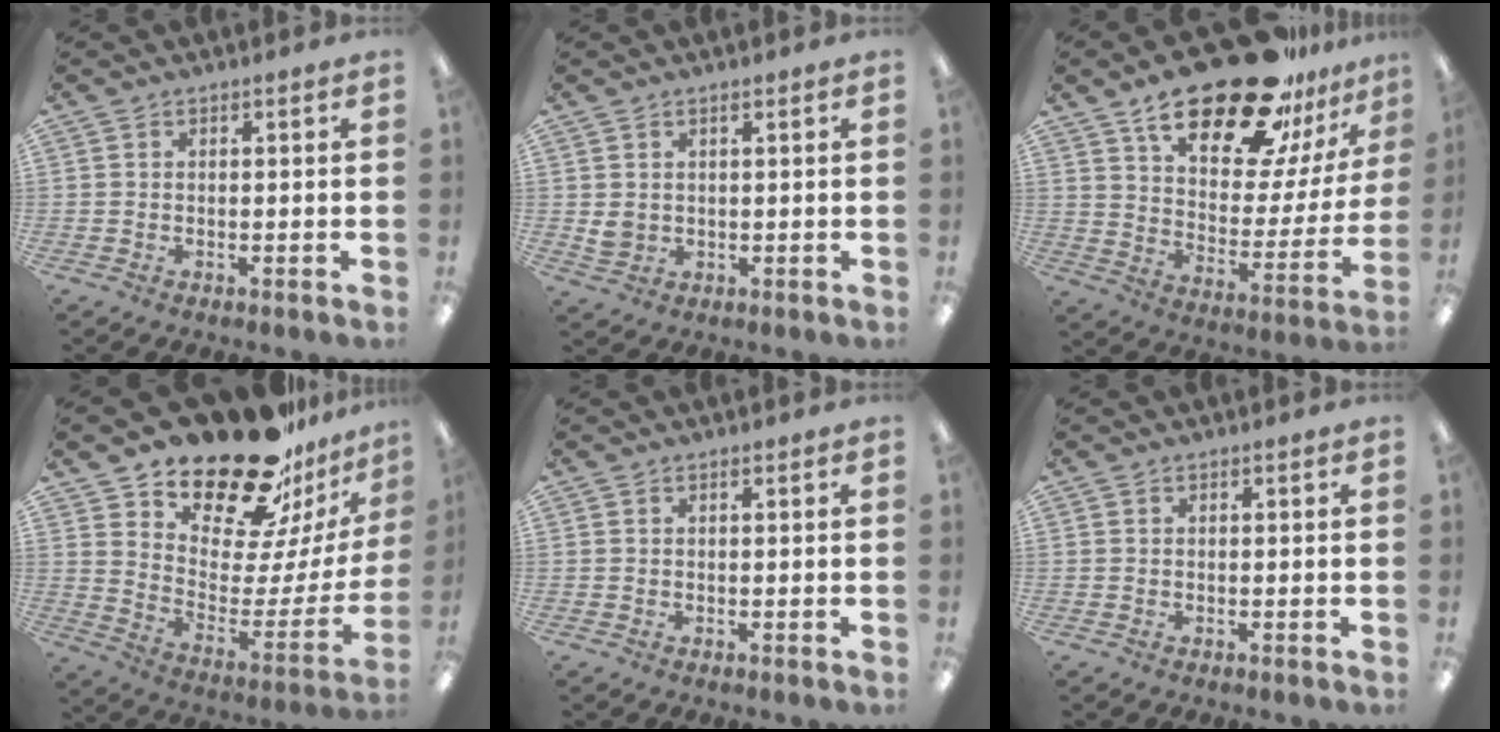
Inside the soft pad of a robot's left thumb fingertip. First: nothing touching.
{"total": 2.9, "force": [1.2, 2.2, 1.2], "torque": [-0.019, -0.001, 0.022]}
{"total": 26.5, "force": [18.8, 10.7, 15.2], "torque": [-0.234, -0.119, 0.319]}
{"total": 23.6, "force": [19.4, 9.1, 9.9], "torque": [-0.155, -0.143, 0.340]}
{"total": 0.0}
{"total": 0.0}